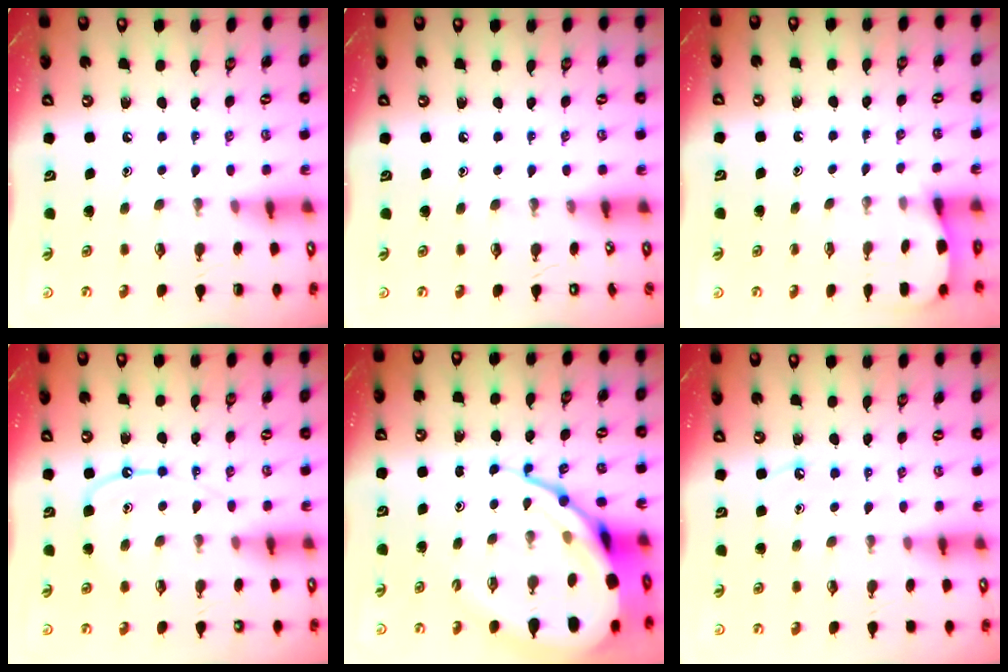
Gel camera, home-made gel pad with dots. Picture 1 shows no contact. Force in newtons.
{"total": 0.0}
{"total": 1.2, "press": 1.2, "slide": 0.0}
{"total": 10.9, "press": 10.8, "slide": 0.9}
{"total": 19.1, "press": 18.9, "slide": 2.0}
{"total": 5.4, "press": 5.3, "slide": 0.6}